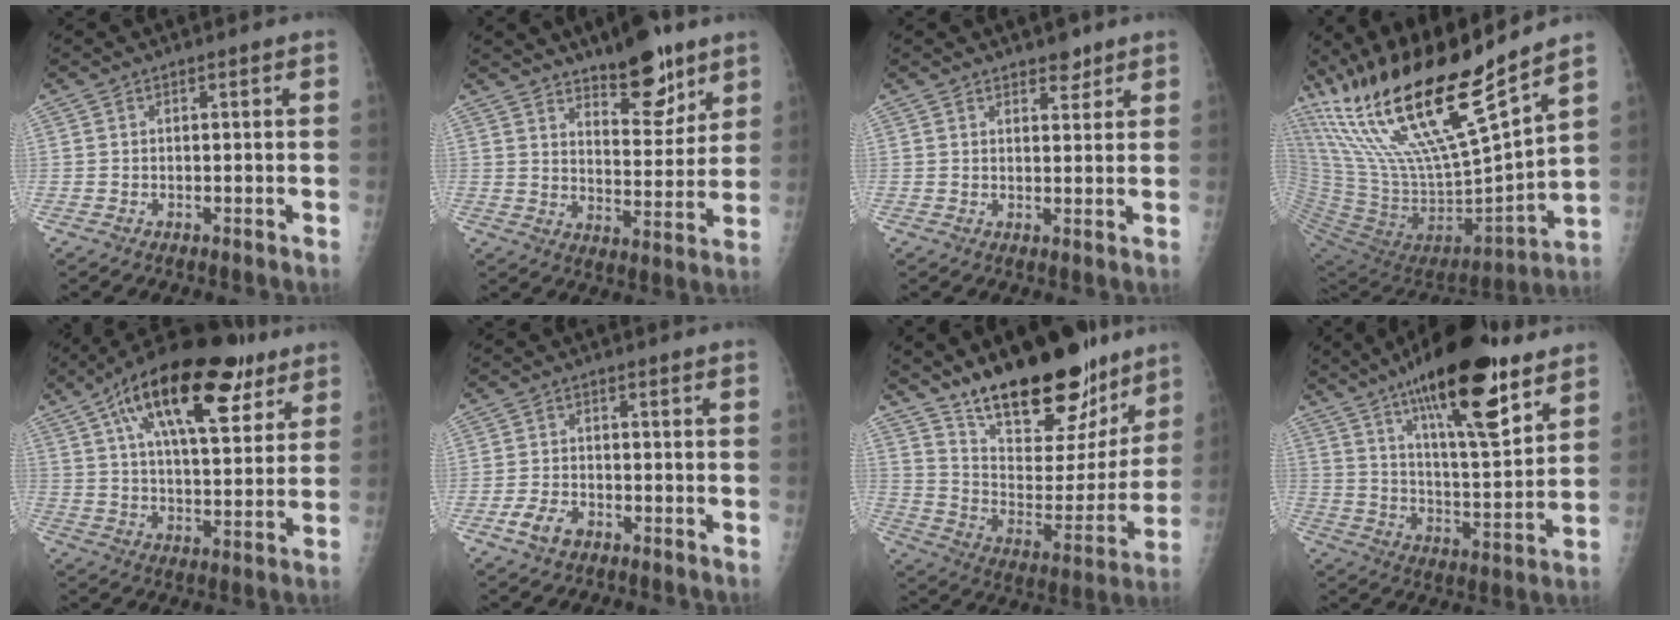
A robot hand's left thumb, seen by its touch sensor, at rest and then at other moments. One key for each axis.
{"total": 12.2, "fx": 8.6, "fy": 4.6, "fz": 7.3, "tx": -0.073, "ty": -0.061, "tz": 0.135}
{"total": 3.1, "fx": 2.3, "fy": 1.5, "fz": 1.3, "tx": -0.002, "ty": -0.014, "tz": 0.033}
{"total": 27.9, "fx": 19.8, "fy": 4.8, "fz": 19.1, "tx": -0.334, "ty": -0.082, "tz": 0.372}
{"total": 23.3, "fx": 12.2, "fy": 9.6, "fz": 17.4, "tx": -0.258, "ty": -0.015, "tz": 0.195}
{"total": 4.4, "fx": -2.6, "fy": 2.5, "fz": 2.5, "tx": -0.046, "ty": 0.014, "tz": -0.046}
{"total": 26.1, "fx": 18.8, "fy": 10.5, "fz": 14.7, "tx": -0.181, "ty": -0.097, "tz": 0.301}
{"total": 22.7, "fx": 14.1, "fy": 6.3, "fz": 16.7, "tx": -0.246, "ty": -0.061, "tz": 0.228}